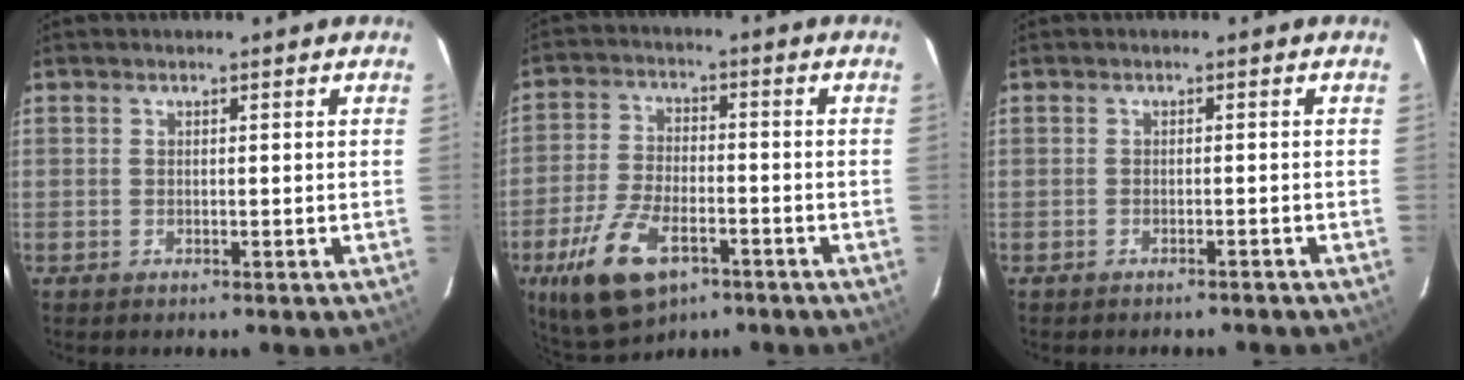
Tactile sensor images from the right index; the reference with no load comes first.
{"total": 13.8, "force": [-7.3, 6.7, 9.6], "torque": [-0.210, -0.020, -0.130]}
{"total": 1.5, "force": [-1.5, 0.1, 0.3], "torque": [-0.011, 0.005, -0.017]}